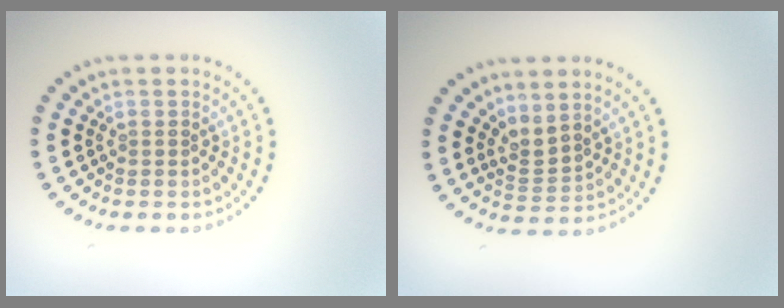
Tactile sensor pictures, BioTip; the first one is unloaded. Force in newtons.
{"total": 2.2, "press": 1.4, "slide": 1.7}